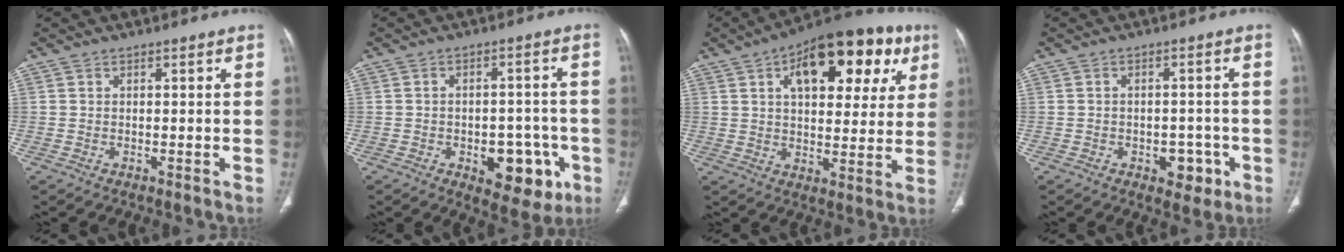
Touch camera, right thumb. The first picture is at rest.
{"total": 11.5, "force": [-4.2, 6.5, 8.5], "torque": [-0.072, 0.025, -0.044]}
{"total": 22.6, "force": [9.4, 11.3, 17.2], "torque": [-0.202, 0.005, 0.132]}
{"total": 5.3, "force": [-2.2, 3.4, 3.4], "torque": [-0.020, 0.014, -0.022]}